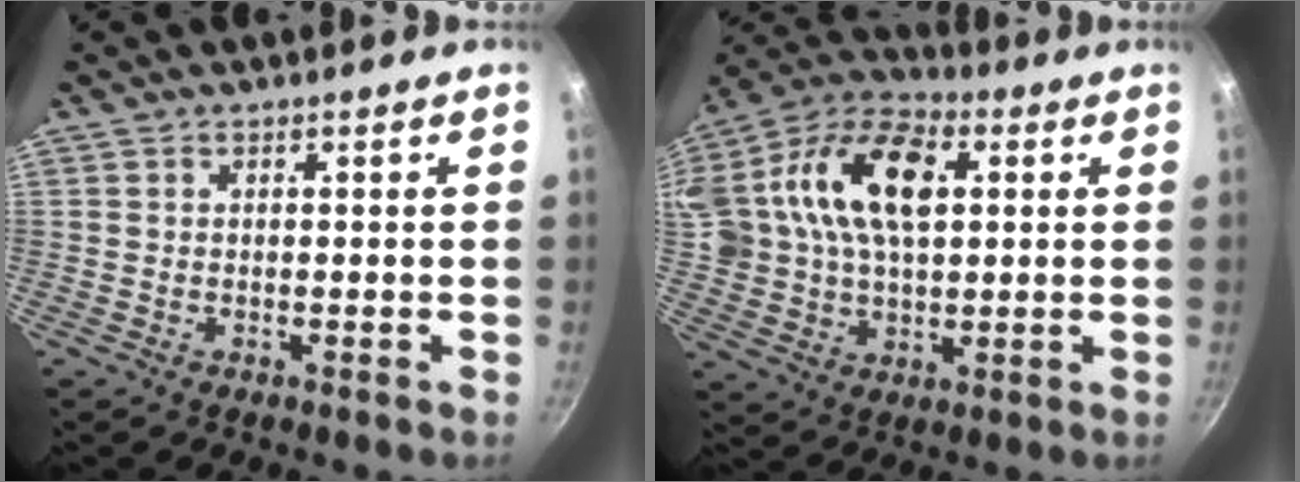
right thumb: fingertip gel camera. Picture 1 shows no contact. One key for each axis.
{"total": 23.4, "fx": 5.3, "fy": 15.1, "fz": 17.1, "tx": -0.332, "ty": 0.026, "tz": 0.080}